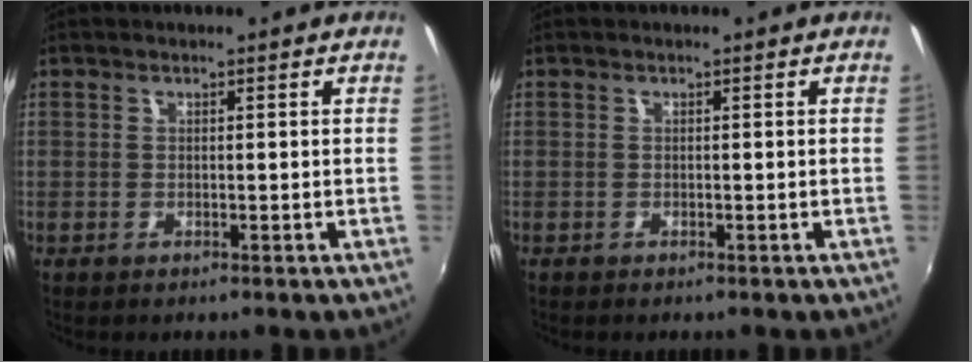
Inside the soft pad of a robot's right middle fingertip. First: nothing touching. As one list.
[{"total": 0.0}]